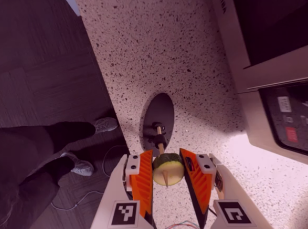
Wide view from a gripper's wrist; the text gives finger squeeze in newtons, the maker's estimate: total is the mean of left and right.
{"total": 9.6, "left": 9.5, "right": 9.7}